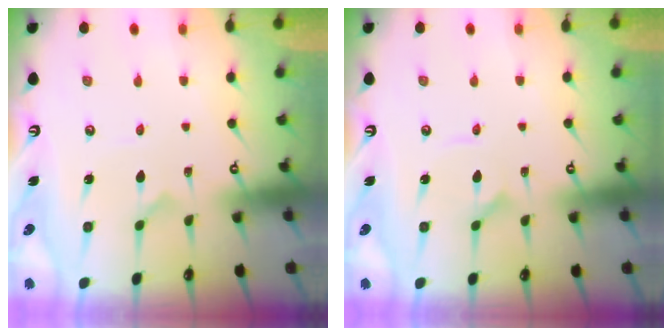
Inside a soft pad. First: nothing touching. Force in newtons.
{"total": 1.5, "press": 1.5, "slide": 0.0}